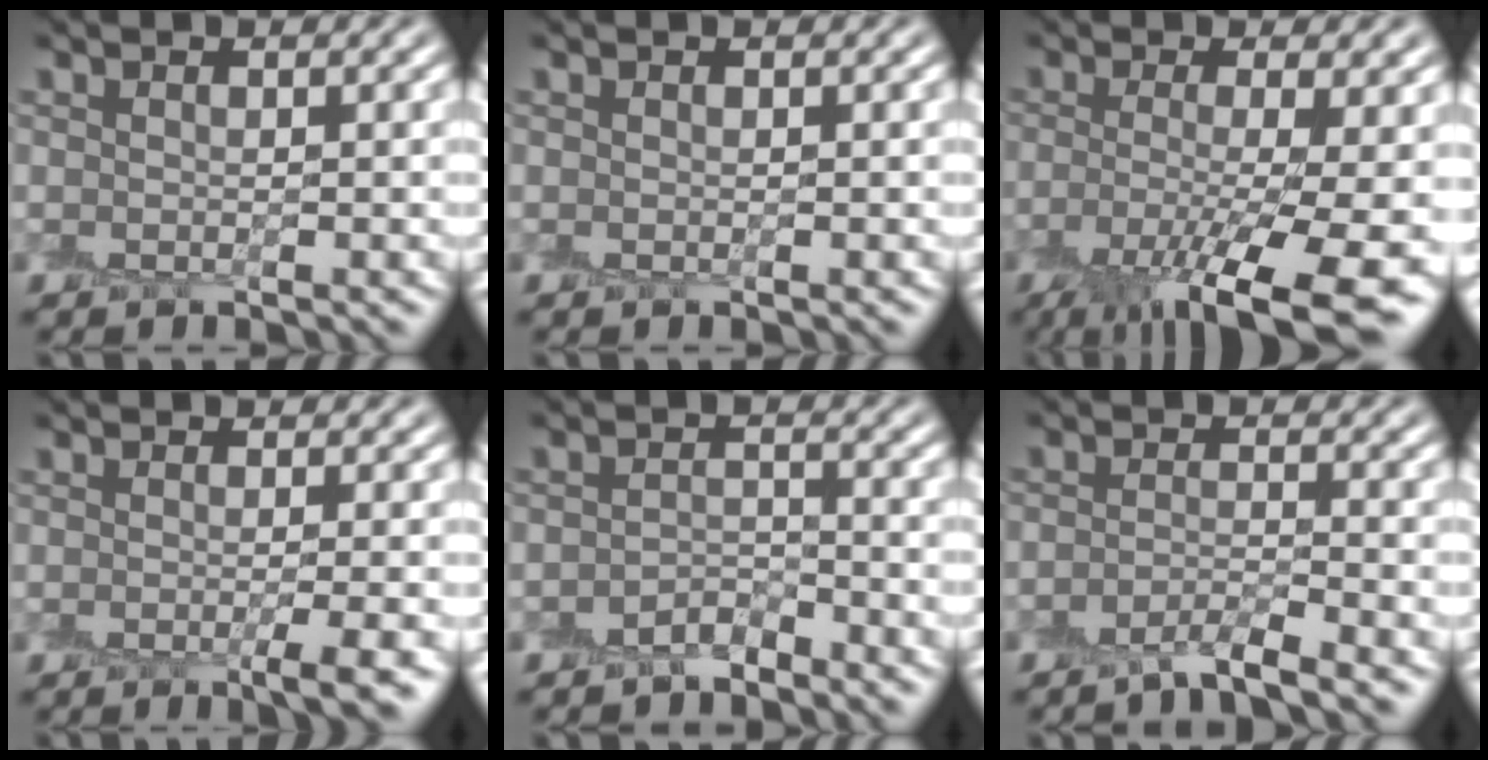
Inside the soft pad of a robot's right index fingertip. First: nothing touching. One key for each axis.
{"total": 0.0}
{"total": 10.8, "fx": -4.6, "fy": 2.7, "fz": 9.3, "tx": -0.150, "ty": -0.018, "tz": -0.070}
{"total": 3.3, "fx": -0.8, "fy": 0.7, "fz": 3.1, "tx": -0.036, "ty": -0.009, "tz": -0.015}
{"total": 1.5, "fx": -1.4, "fy": 0.4, "fz": 0.0, "tx": 0.002, "ty": 0.012, "tz": -0.029}
{"total": 2.2, "fx": -1.9, "fy": 0.1, "fz": 1.2, "tx": -0.021, "ty": 0.001, "tz": -0.047}